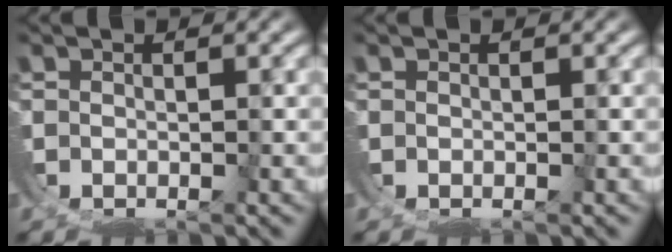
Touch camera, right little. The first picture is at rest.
{"total": 0.0}